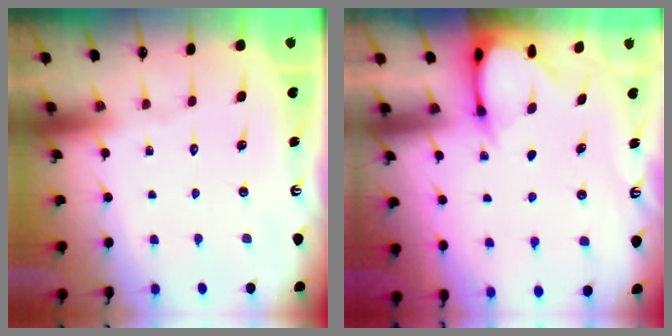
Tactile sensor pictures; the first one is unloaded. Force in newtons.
{"total": 3.4, "press": 3.4, "slide": 0.3}